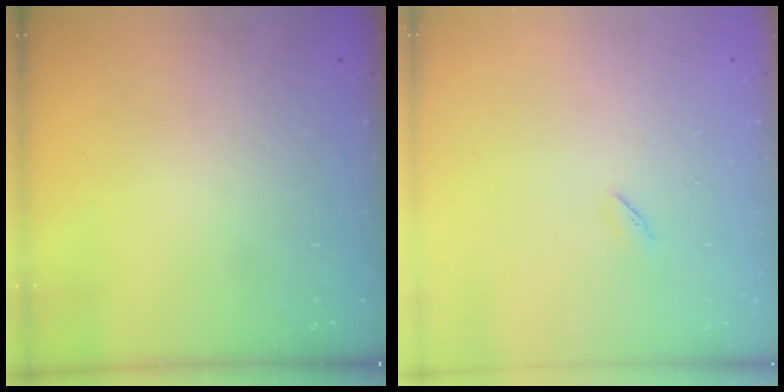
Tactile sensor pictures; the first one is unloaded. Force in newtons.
{"total": 2.0, "press": 1.9, "slide": 0.7}